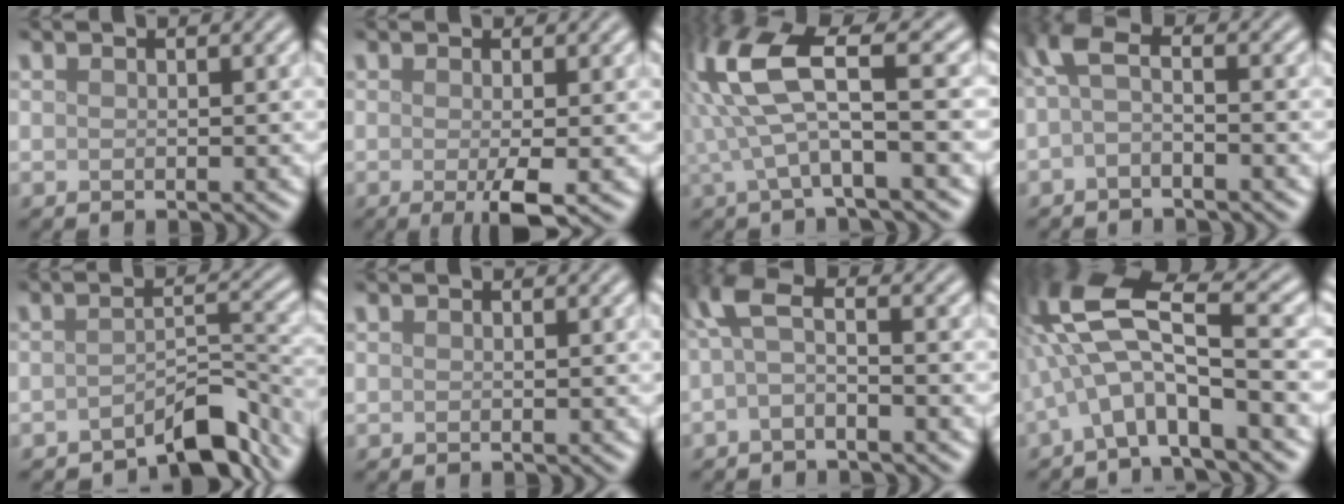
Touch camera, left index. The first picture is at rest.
{"total": 3.0, "force": [-0.8, 0.3, 2.9], "torque": [-0.052, -0.009, -0.014]}
{"total": 7.5, "force": [1.3, 1.9, 7.1], "torque": [-0.163, 0.012, 0.024]}
{"total": 2.9, "force": [-0.5, 1.1, 2.6], "torque": [-0.059, 0.009, -0.020]}
{"total": 5.0, "force": [-3.9, 1.3, 2.8], "torque": [-0.029, 0.007, -0.064]}
{"total": 0.0}
{"total": 3.2, "force": [-0.5, 1.1, 3.0], "torque": [-0.066, 0.012, -0.021]}
{"total": 9.6, "force": [-0.5, 3.1, 9.0], "torque": [-0.176, 0.022, -0.024]}